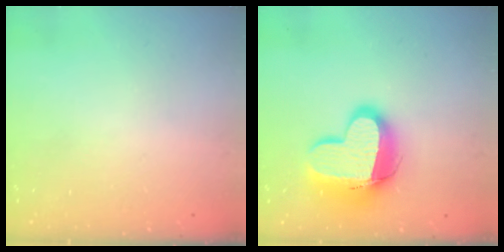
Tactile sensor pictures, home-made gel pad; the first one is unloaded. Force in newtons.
{"total": 16.0, "press": 16.0, "slide": 1.1}